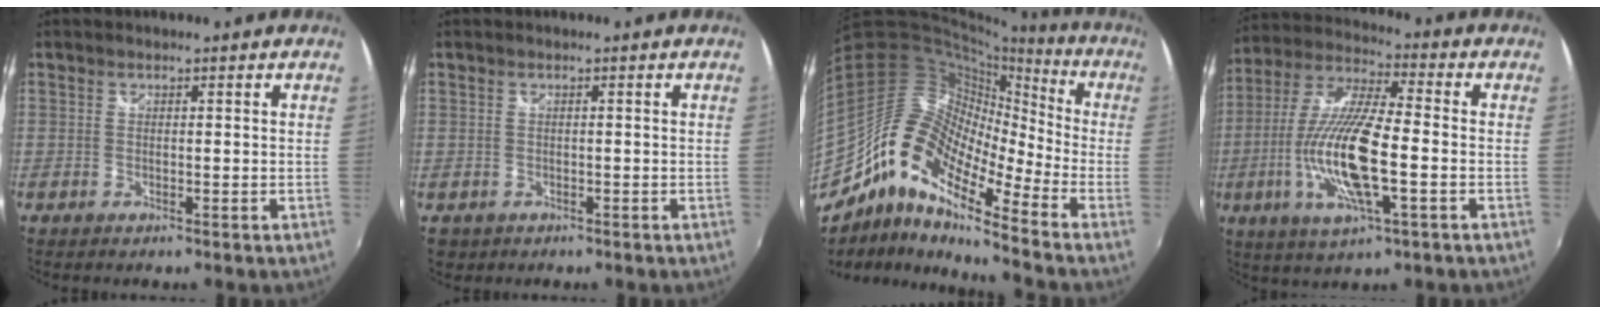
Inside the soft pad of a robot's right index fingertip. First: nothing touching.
{"total": 2.3, "force": [-0.6, 2.1, 0.5], "torque": [-0.012, -0.002, -0.005]}
{"total": 14.9, "force": [-9.1, 4.8, 10.7], "torque": [-0.165, 0.001, -0.191]}
{"total": 17.4, "force": [-4.0, 4.1, 16.5], "torque": [-0.337, -0.012, -0.078]}